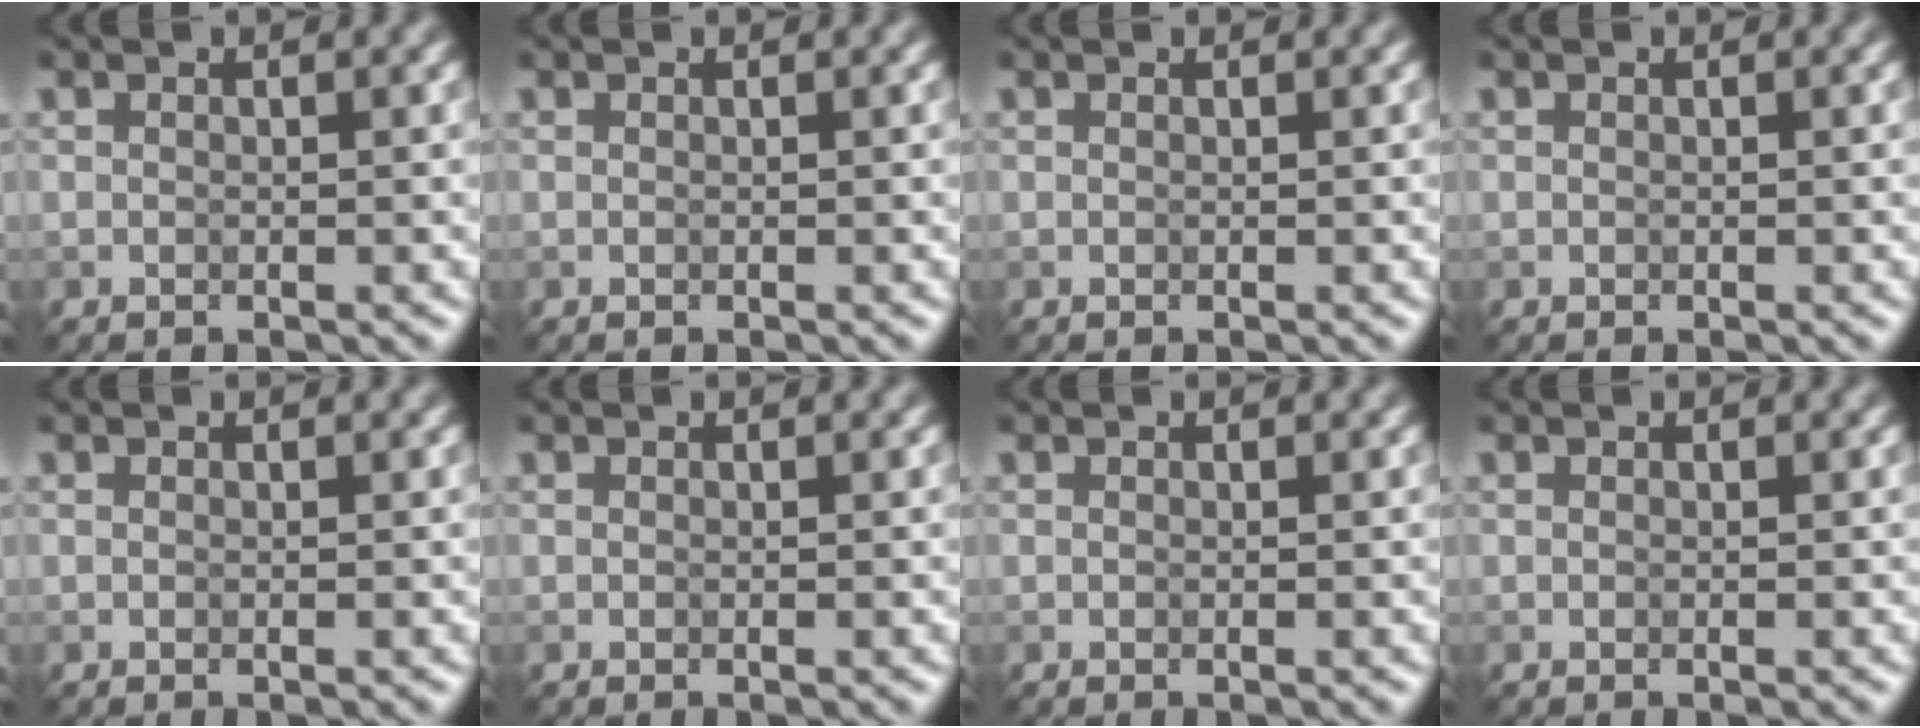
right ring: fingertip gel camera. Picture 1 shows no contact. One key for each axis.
{"total": 0.0}
{"total": 0.0}
{"total": 0.0}
{"total": 0.0}
{"total": 0.0}
{"total": 0.0}
{"total": 0.0}